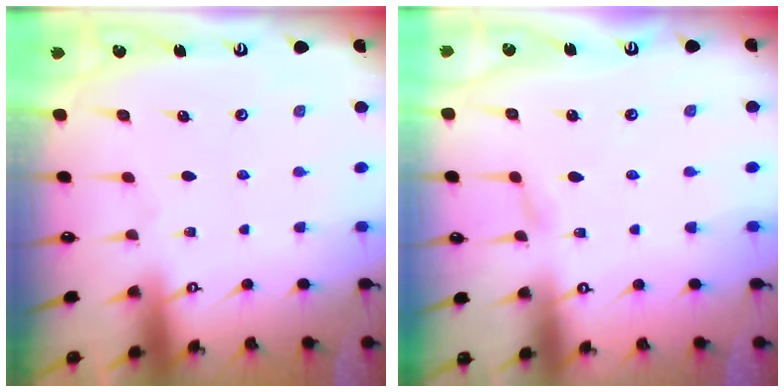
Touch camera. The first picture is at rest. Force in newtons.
{"total": 2.1, "press": 2.0, "slide": 0.2}